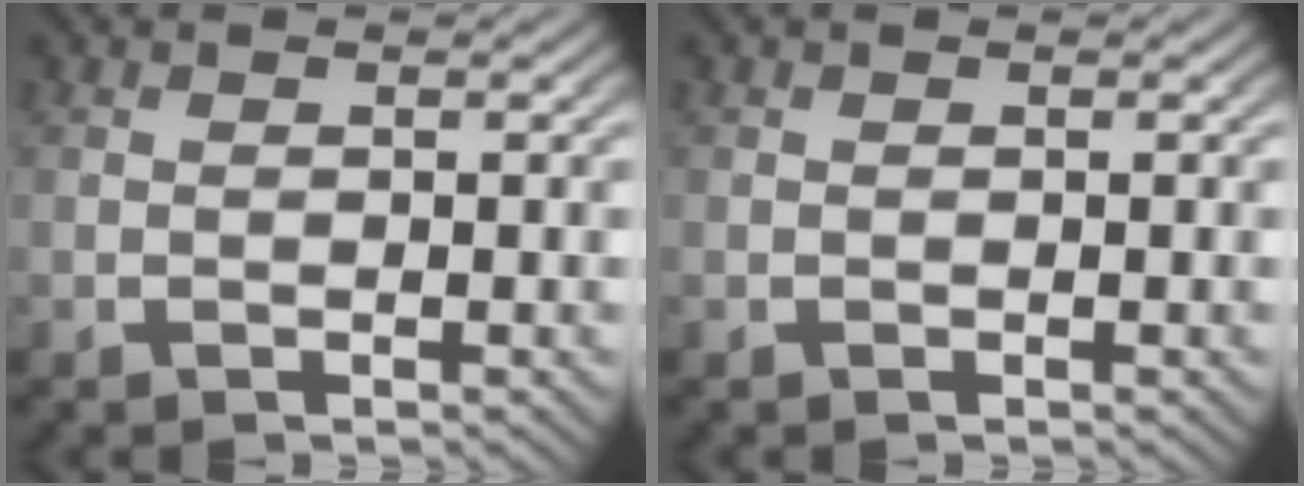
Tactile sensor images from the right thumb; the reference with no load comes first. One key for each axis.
{"total": 0.0}